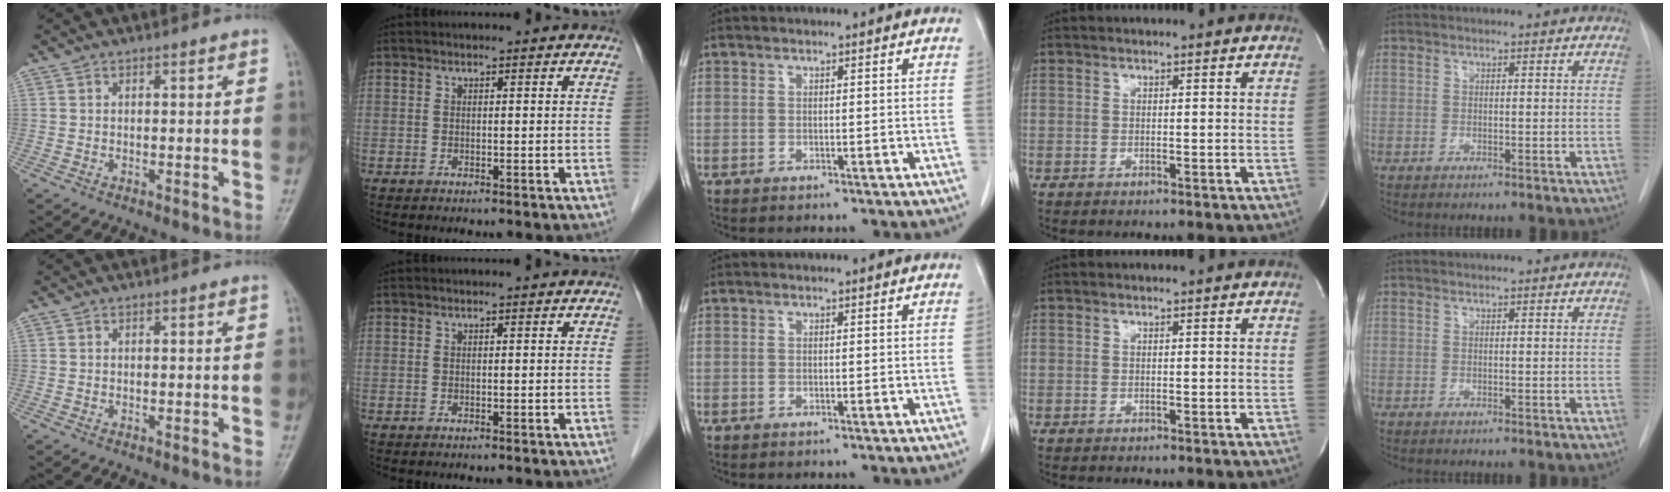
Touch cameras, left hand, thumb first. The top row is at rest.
{}